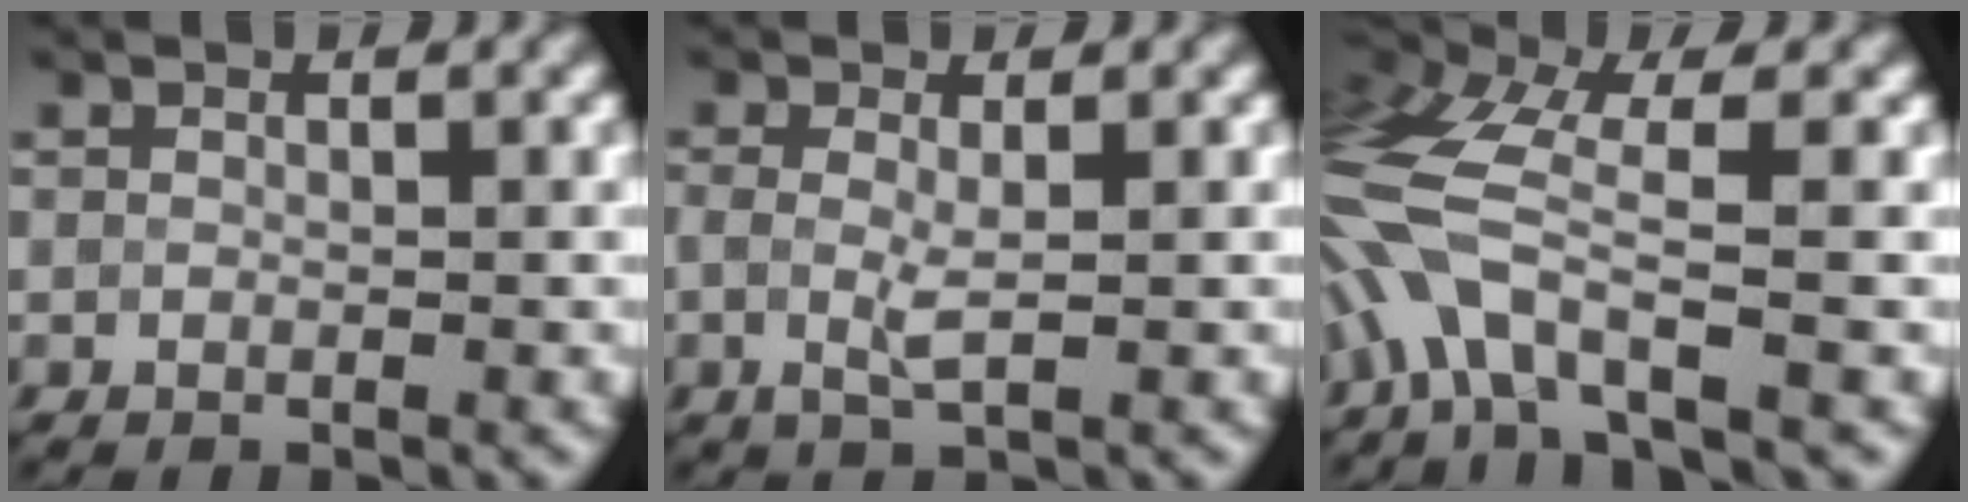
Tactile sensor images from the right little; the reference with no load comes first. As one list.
[{"total": 1.6, "force": [-0.1, 0.2, 1.6], "torque": [-0.037, -0.005, 0.001]}, {"total": 6.0, "force": [-2.4, 1.9, 5.2], "torque": [-0.120, 0.008, -0.059]}]